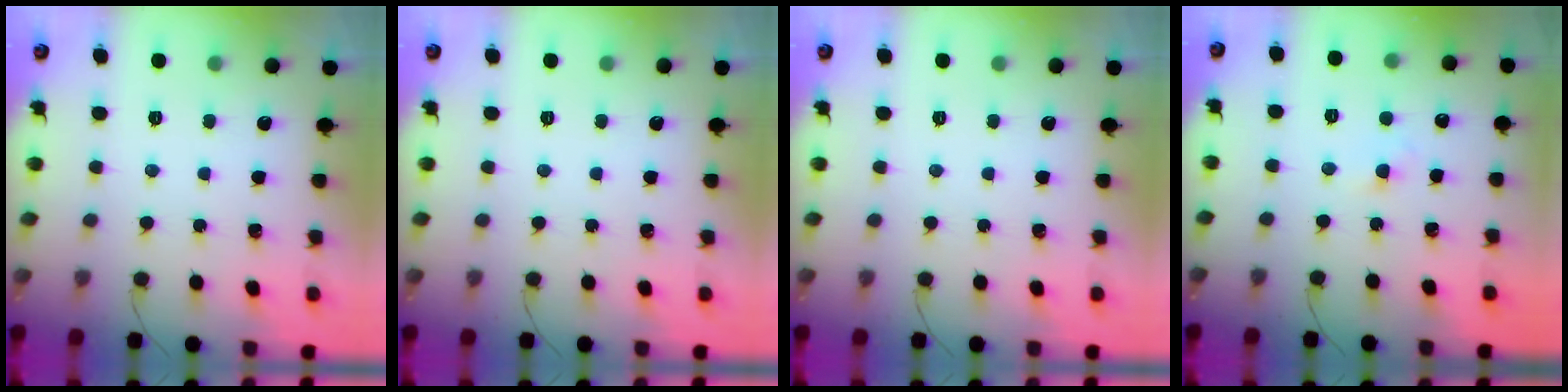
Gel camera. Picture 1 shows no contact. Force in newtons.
{"total": 0.0}
{"total": 0.0}
{"total": 1.9, "press": 1.6, "slide": 1.0}